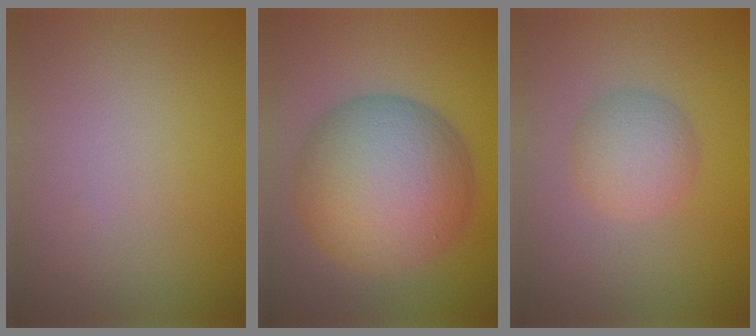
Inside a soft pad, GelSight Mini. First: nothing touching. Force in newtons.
{"total": 12.2, "press": 12.2, "slide": 0.3}
{"total": 3.3, "press": 3.3, "slide": 0.0}